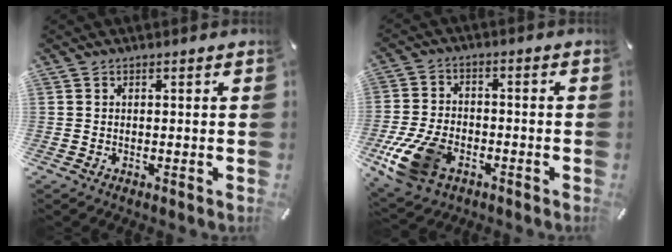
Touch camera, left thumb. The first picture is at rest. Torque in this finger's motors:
{"motor_torque": [1.24, 3.08, 0.76, 0.29, 0.17]}